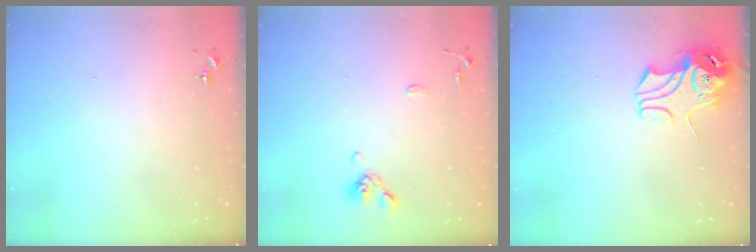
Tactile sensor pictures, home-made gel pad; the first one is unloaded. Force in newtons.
{"total": 8.8, "press": 8.6, "slide": 2.0}
{"total": 9.1, "press": 9.0, "slide": 1.4}